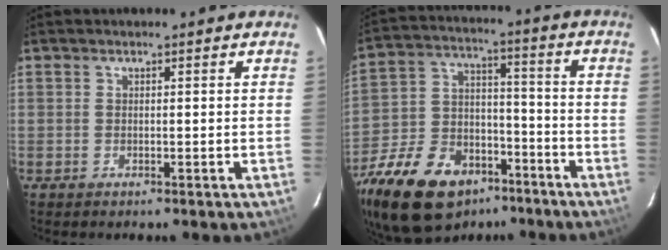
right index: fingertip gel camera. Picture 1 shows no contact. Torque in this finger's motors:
{"motor_torque": [1.25, -0.89, 0.58, 0.10]}